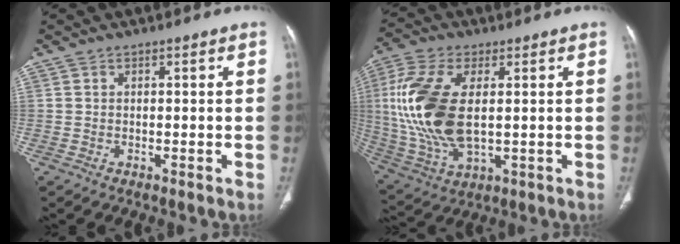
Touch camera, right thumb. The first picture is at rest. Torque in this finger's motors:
{"motor_torque": [2.38, 2.63, 2.08, 0.17, 0.64]}